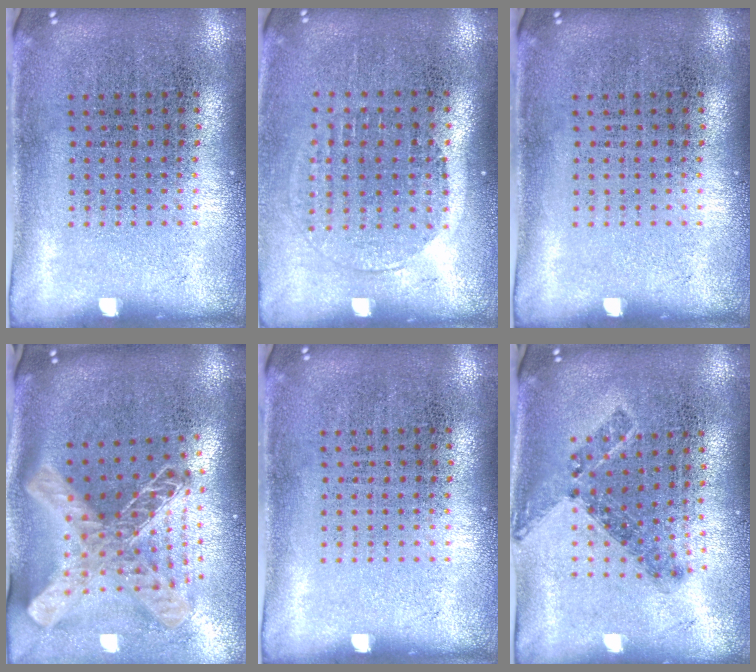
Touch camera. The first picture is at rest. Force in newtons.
{"total": 1.5, "press": 1.3, "slide": 0.7}
{"total": 0.0}
{"total": 2.7, "press": 1.9, "slide": 1.9}
{"total": 0.0}
{"total": 0.8, "press": 0.7, "slide": 0.5}